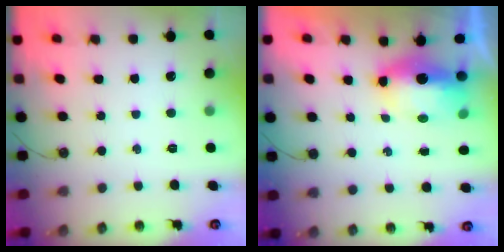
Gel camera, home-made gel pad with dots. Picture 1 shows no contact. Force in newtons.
{"total": 9.0, "press": 8.1, "slide": 3.9}